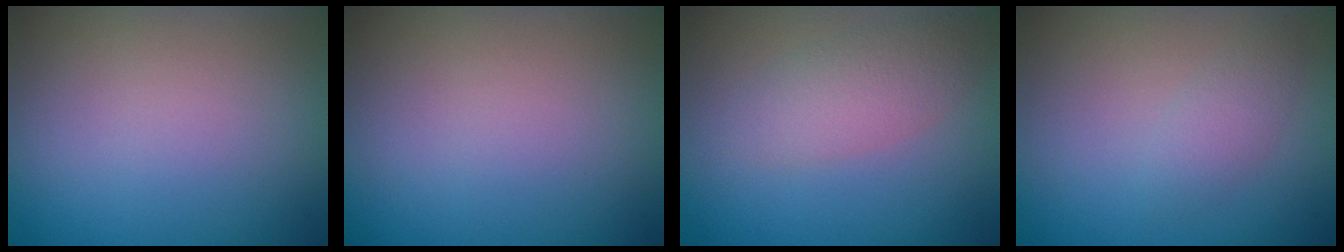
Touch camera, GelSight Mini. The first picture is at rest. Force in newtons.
{"total": 0.0}
{"total": 3.0, "press": 3.0, "slide": 0.1}
{"total": 1.6, "press": 1.6, "slide": 0.1}